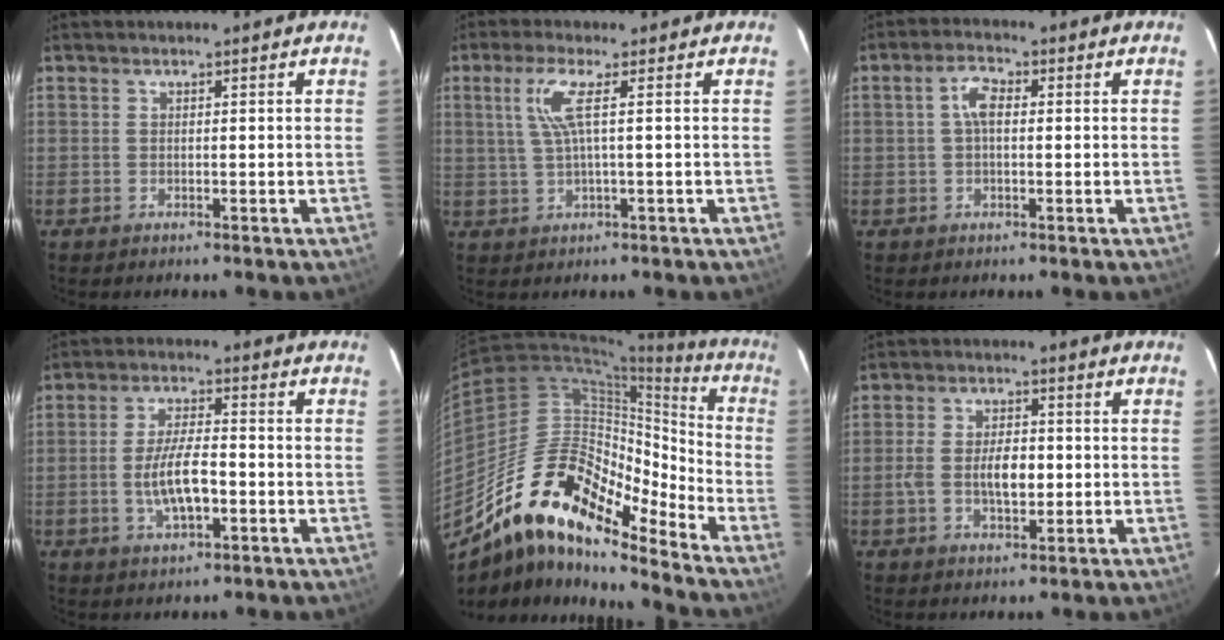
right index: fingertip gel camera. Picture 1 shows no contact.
{"total": 5.0, "force": [1.2, -0.3, 4.8], "torque": [-0.093, 0.002, 0.031]}
{"total": 3.7, "force": [0.3, 1.8, 3.3], "torque": [-0.065, 0.012, 0.007]}
{"total": 8.2, "force": [-2.1, 2.7, 7.5], "torque": [-0.146, -0.001, -0.036]}
{"total": 20.3, "force": [-14.9, 6.2, 12.2], "torque": [-0.207, -0.012, -0.286]}
{"total": 6.7, "force": [-0.9, 3.1, 5.8], "torque": [-0.116, 0.005, -0.016]}